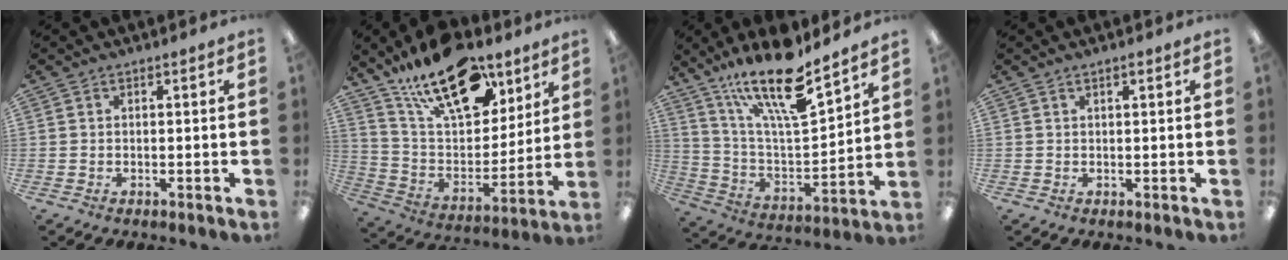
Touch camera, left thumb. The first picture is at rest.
{"total": 22.6, "force": [15.0, 10.9, 12.9], "torque": [-0.220, -0.080, 0.267]}
{"total": 19.9, "force": [14.7, 5.5, 12.3], "torque": [-0.220, -0.091, 0.249]}
{"total": 1.1, "force": [0.8, 0.3, 0.8], "torque": [-0.016, 0.002, 0.013]}